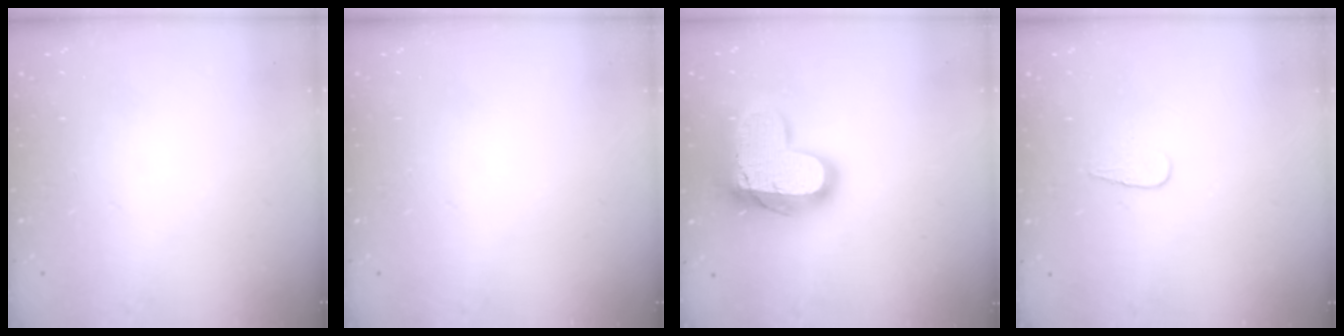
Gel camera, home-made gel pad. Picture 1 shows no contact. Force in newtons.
{"total": 0.0}
{"total": 17.8, "press": 17.8, "slide": 1.3}
{"total": 3.7, "press": 3.7, "slide": 0.3}